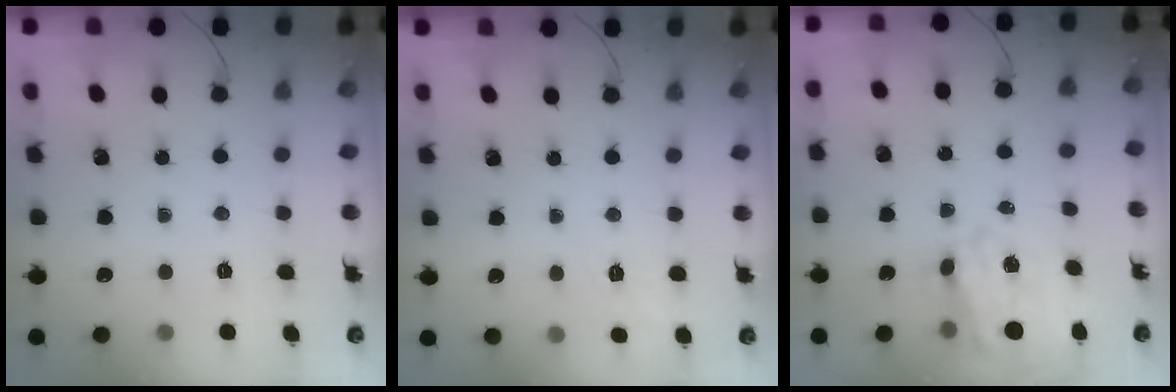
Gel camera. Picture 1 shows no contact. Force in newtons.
{"total": 6.3, "press": 5.9, "slide": 2.0}
{"total": 16.5, "press": 16.1, "slide": 3.7}